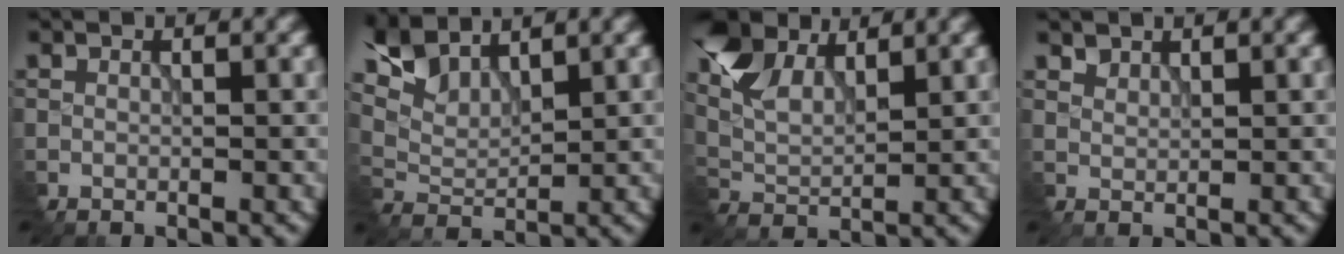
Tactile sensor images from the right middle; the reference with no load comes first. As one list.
[{"total": 4.6, "force": [3.8, 1.7, 2.0], "torque": [-0.052, 0.002, 0.076]}, {"total": 5.7, "force": [3.7, 2.8, 3.3], "torque": [-0.075, 0.007, 0.071]}, {"total": 1.1, "force": [1.0, 0.4, 0.0], "torque": [-0.005, -0.001, 0.024]}]